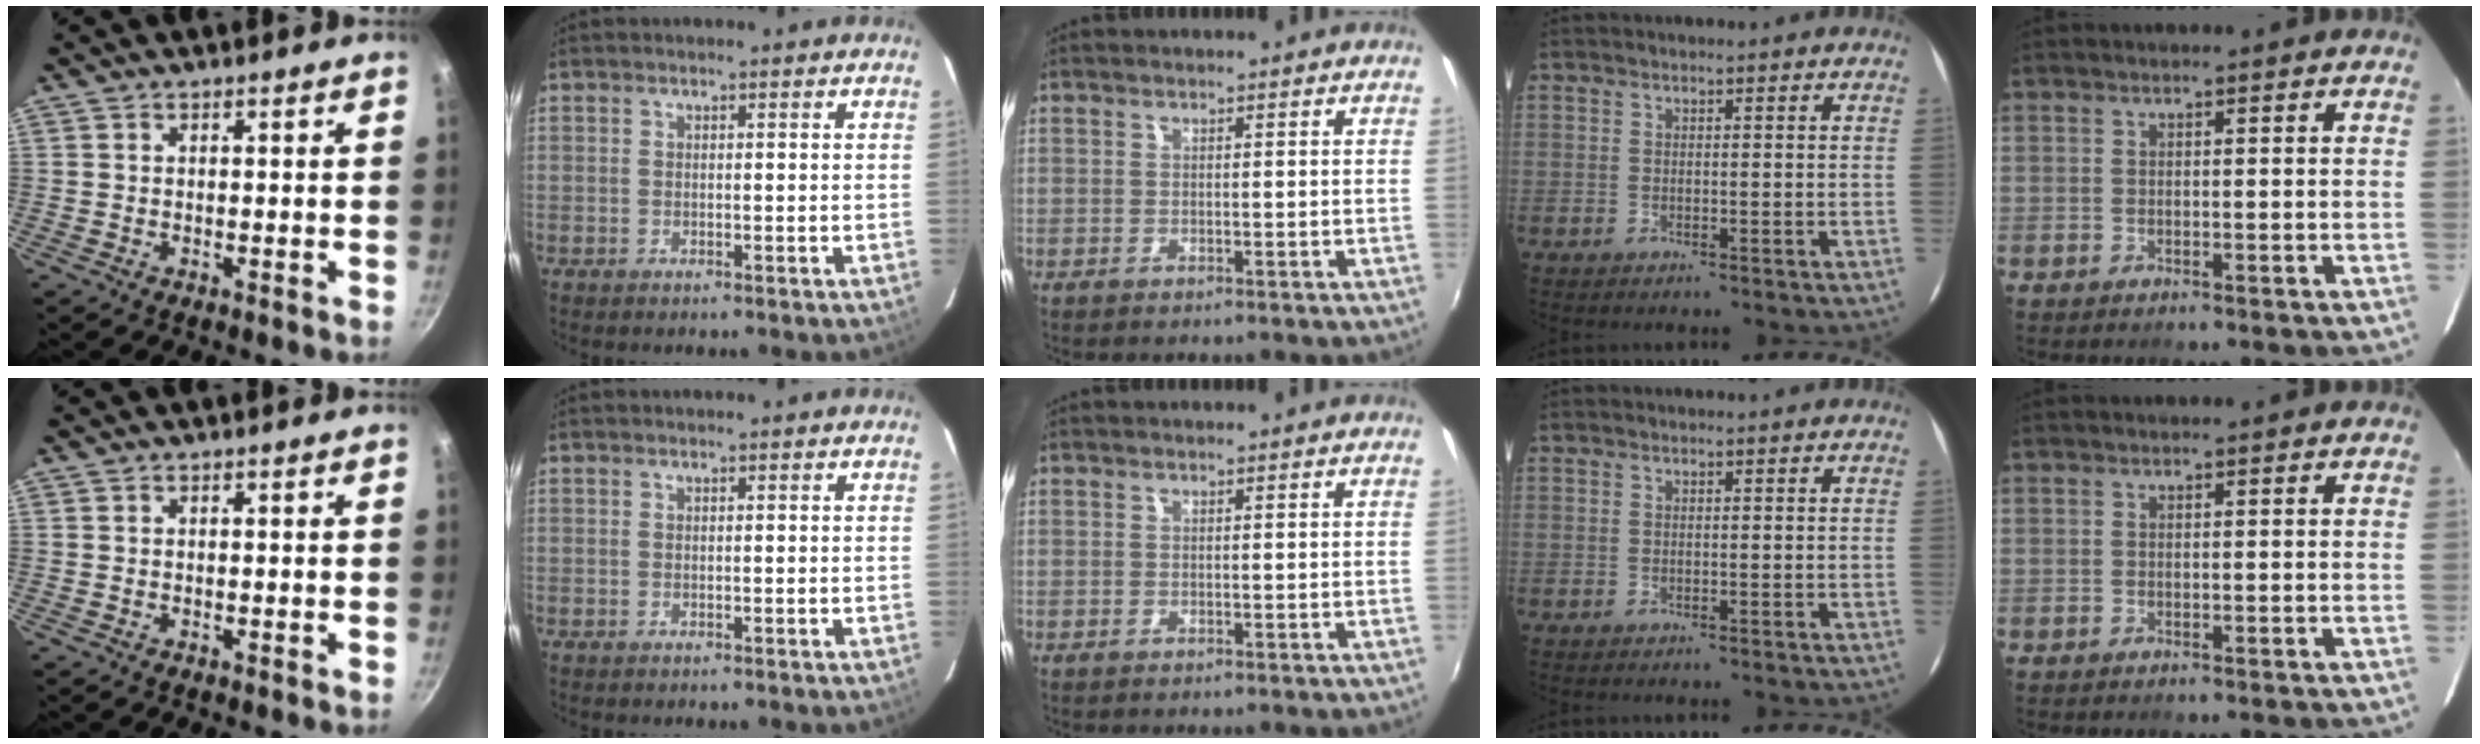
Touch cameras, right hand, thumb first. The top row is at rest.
{}